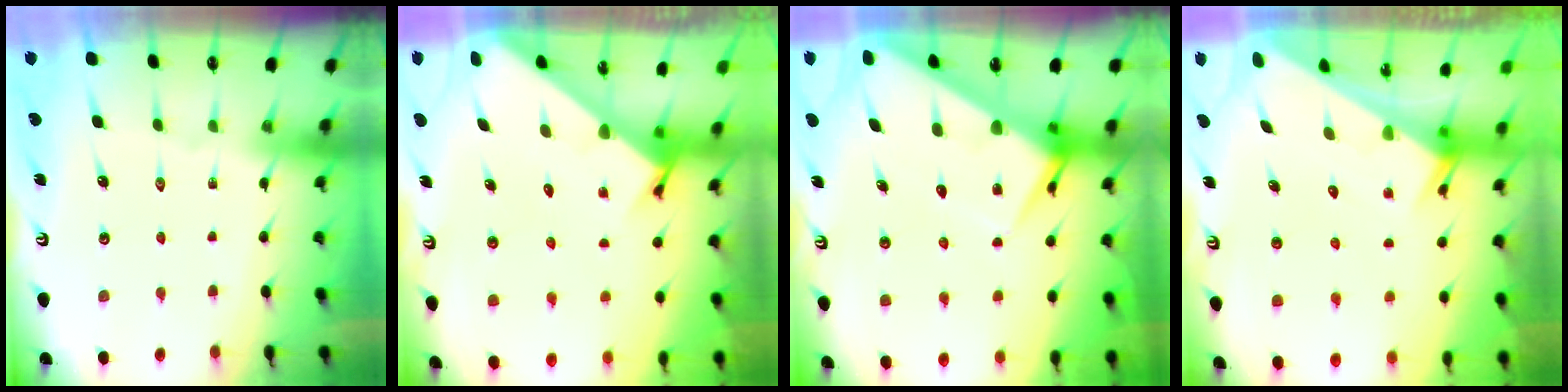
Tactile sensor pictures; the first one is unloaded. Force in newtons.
{"total": 3.2, "press": 3.2, "slide": 0.2}
{"total": 9.9, "press": 9.8, "slide": 0.9}
{"total": 2.7, "press": 2.7, "slide": 0.1}